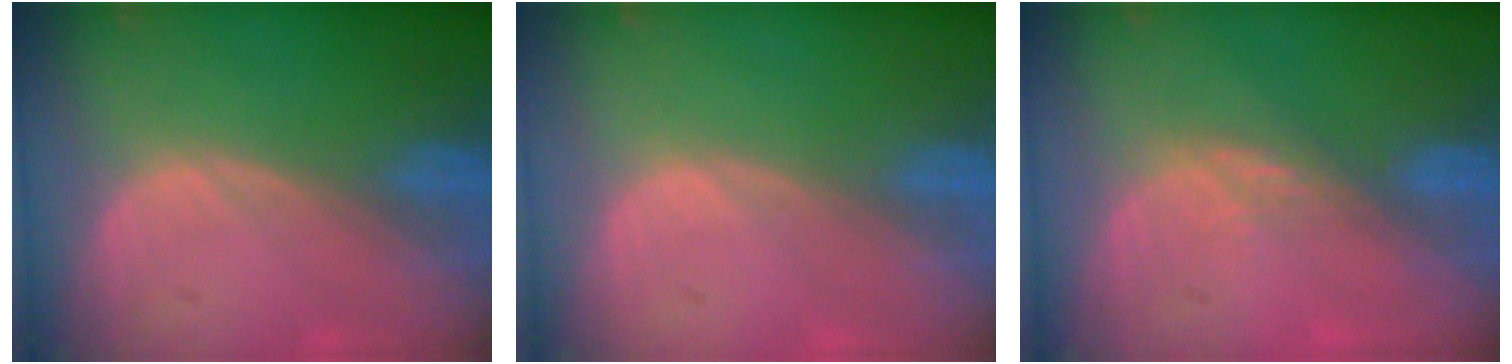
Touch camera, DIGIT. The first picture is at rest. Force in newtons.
{"total": 0.0}
{"total": 2.4, "press": 1.9, "slide": 1.4}